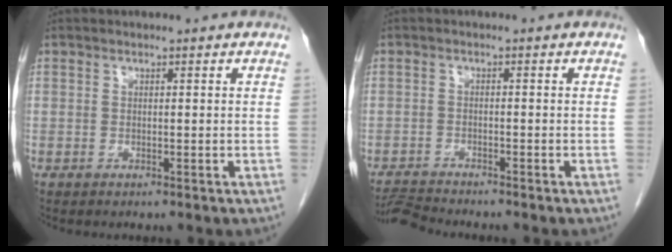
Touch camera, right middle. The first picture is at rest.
{"total": 3.5, "force": [-3.4, -0.8, 0.1], "torque": [-0.002, -0.019, -0.060]}